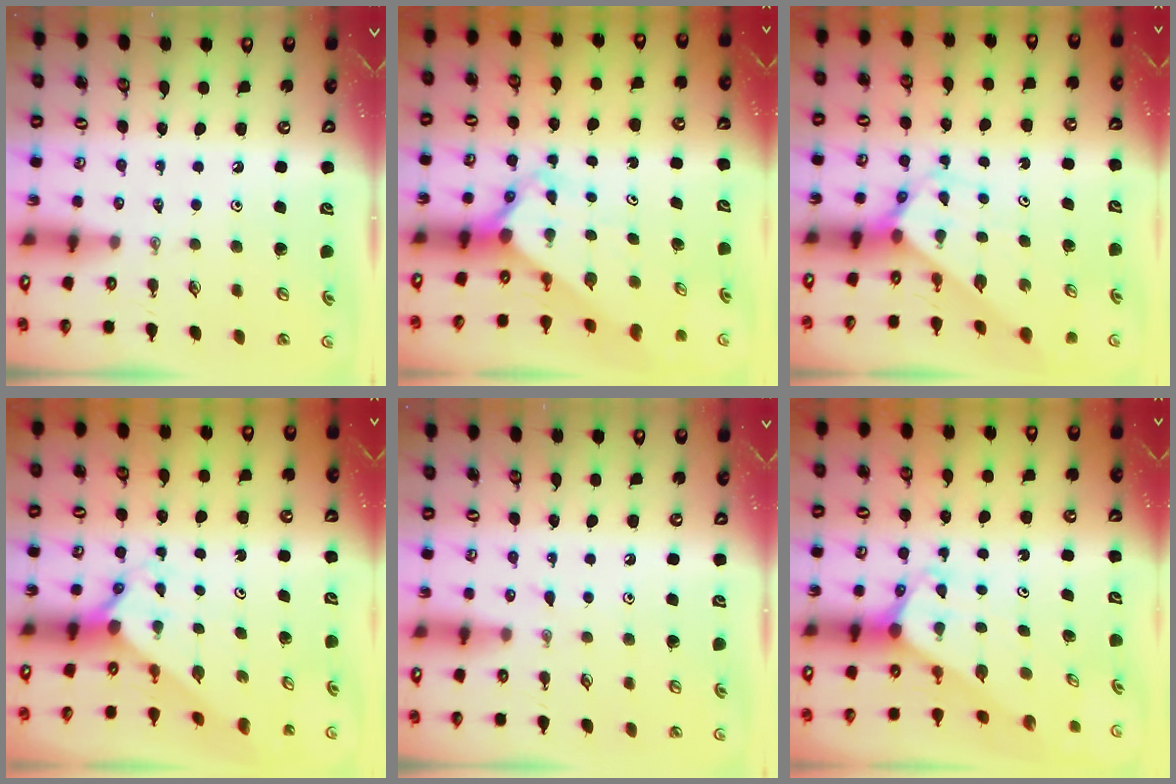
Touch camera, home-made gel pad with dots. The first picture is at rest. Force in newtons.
{"total": 2.8, "press": 2.8, "slide": 0.1}
{"total": 2.8, "press": 2.8, "slide": 0.2}
{"total": 1.2, "press": 1.2, "slide": 0.1}
{"total": 6.5, "press": 6.5, "slide": 0.7}
{"total": 1.9, "press": 1.9, "slide": 0.1}